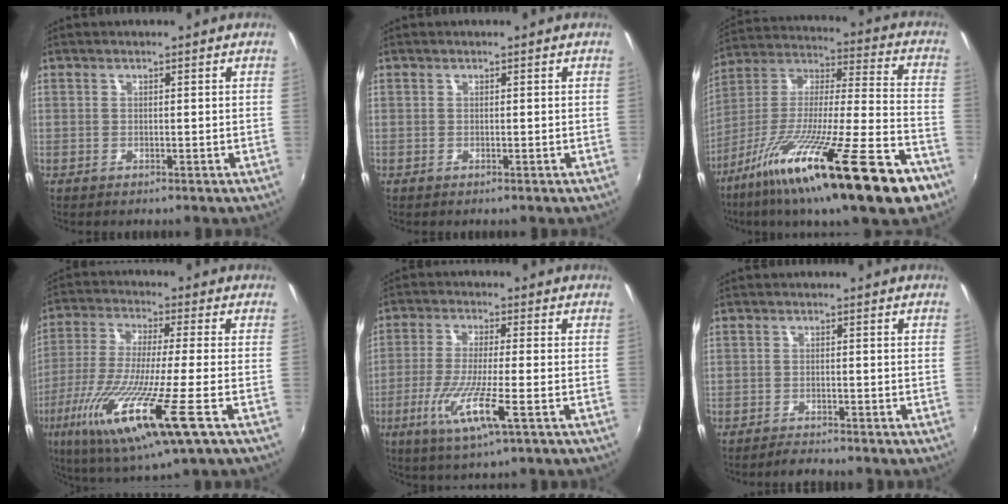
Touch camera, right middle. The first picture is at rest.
{"total": 0.0}
{"total": 28.9, "force": [-17.3, 3.9, 22.8], "torque": [-0.378, -0.059, -0.288]}
{"total": 18.4, "force": [-7.5, 1.0, 16.8], "torque": [-0.331, -0.055, -0.138]}
{"total": 9.9, "force": [-3.6, 0.5, 9.3], "torque": [-0.187, -0.023, -0.067]}
{"total": 2.4, "force": [-2.3, 0.3, 0.5], "torque": [-0.022, -0.007, -0.042]}